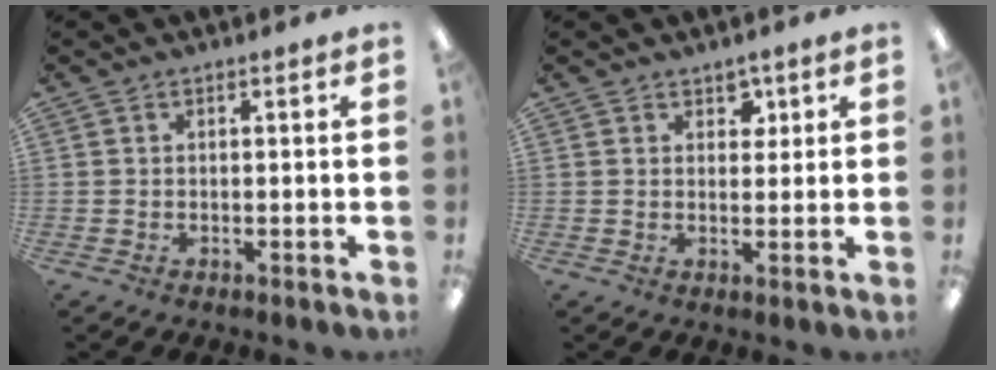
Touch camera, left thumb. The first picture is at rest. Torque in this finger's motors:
{"motor_torque": [0.17, 0.22, -0.20, 0.01, 0.10]}